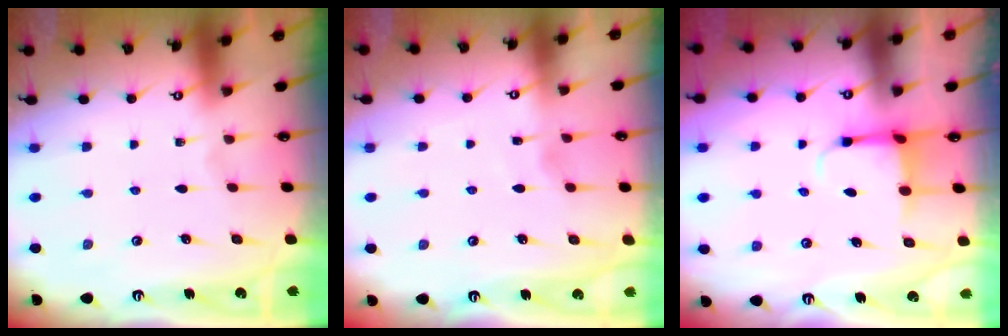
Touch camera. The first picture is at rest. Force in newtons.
{"total": 2.1, "press": 2.1, "slide": 0.2}
{"total": 3.9, "press": 3.7, "slide": 1.3}